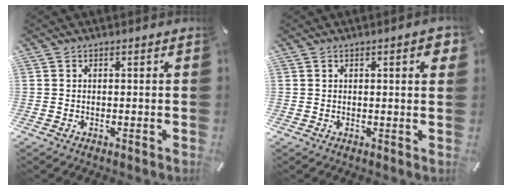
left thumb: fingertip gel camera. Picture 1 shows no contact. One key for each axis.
{"total": 3.6, "fx": 1.1, "fy": 0.9, "fz": 3.3, "tx": -0.048, "ty": -0.001, "tz": 0.014}